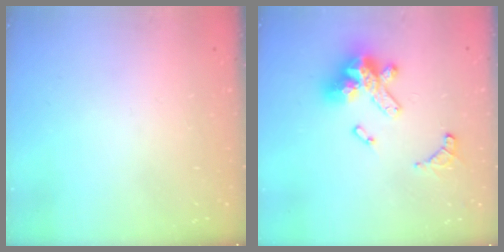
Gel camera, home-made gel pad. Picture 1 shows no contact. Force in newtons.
{"total": 14.2, "press": 14.2, "slide": 1.0}